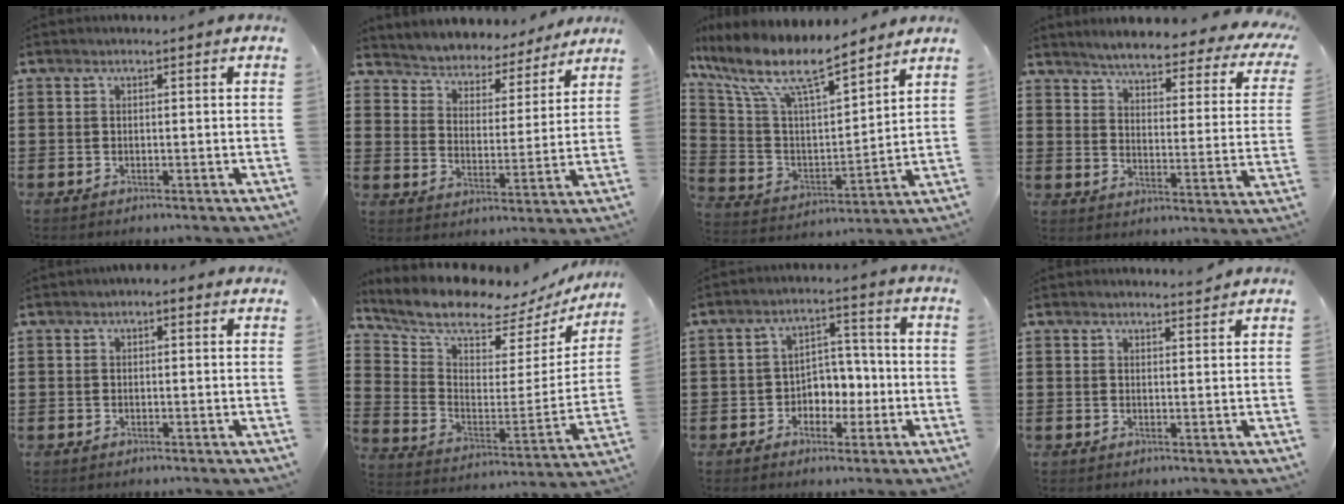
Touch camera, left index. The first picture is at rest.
{"total": 4.3, "force": [4.2, 0.6, -0.5], "torque": [-0.019, -0.040, 0.068]}
{"total": 12.0, "force": [9.4, 2.9, 7.0], "torque": [-0.180, -0.053, 0.160]}
{"total": 4.4, "force": [4.0, 0.1, 1.9], "torque": [-0.058, -0.031, 0.061]}
{"total": 0.7, "force": [0.0, 0.6, 0.4], "torque": [-0.008, 0.006, -0.001]}
{"total": 8.7, "force": [7.9, 2.0, 2.9], "torque": [-0.092, -0.066, 0.134]}
{"total": 4.7, "force": [-1.4, 3.9, 2.1], "torque": [-0.044, 0.007, -0.032]}
{"total": 1.8, "force": [1.8, 0.1, 0.2], "torque": [-0.008, 0.001, 0.035]}